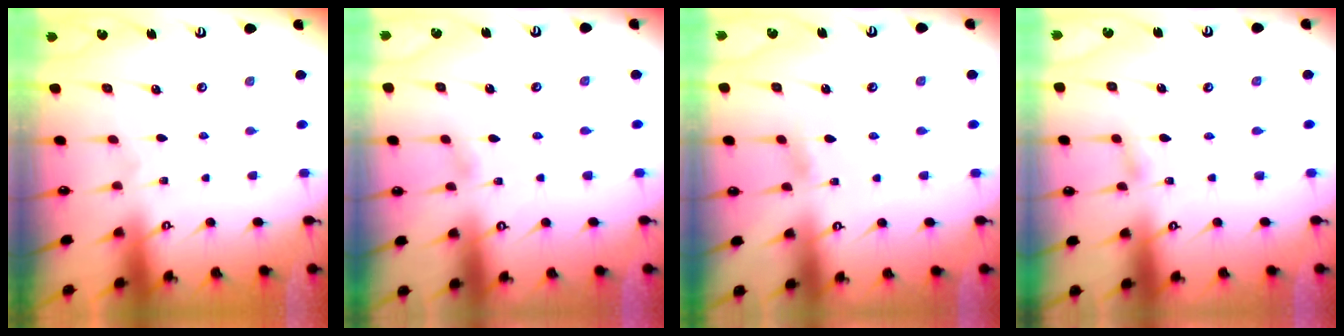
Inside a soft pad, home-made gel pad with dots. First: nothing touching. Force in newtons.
{"total": 2.6, "press": 2.6, "slide": 0.4}
{"total": 2.6, "press": 2.6, "slide": 0.3}
{"total": 2.8, "press": 2.8, "slide": 0.3}